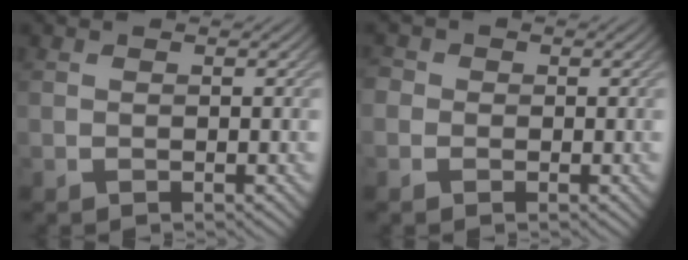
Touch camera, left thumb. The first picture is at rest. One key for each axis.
{"total": 1.8, "fx": -0.1, "fy": 1.8, "fz": 0.3, "tx": 0.001, "ty": 0.008, "tz": -0.027}